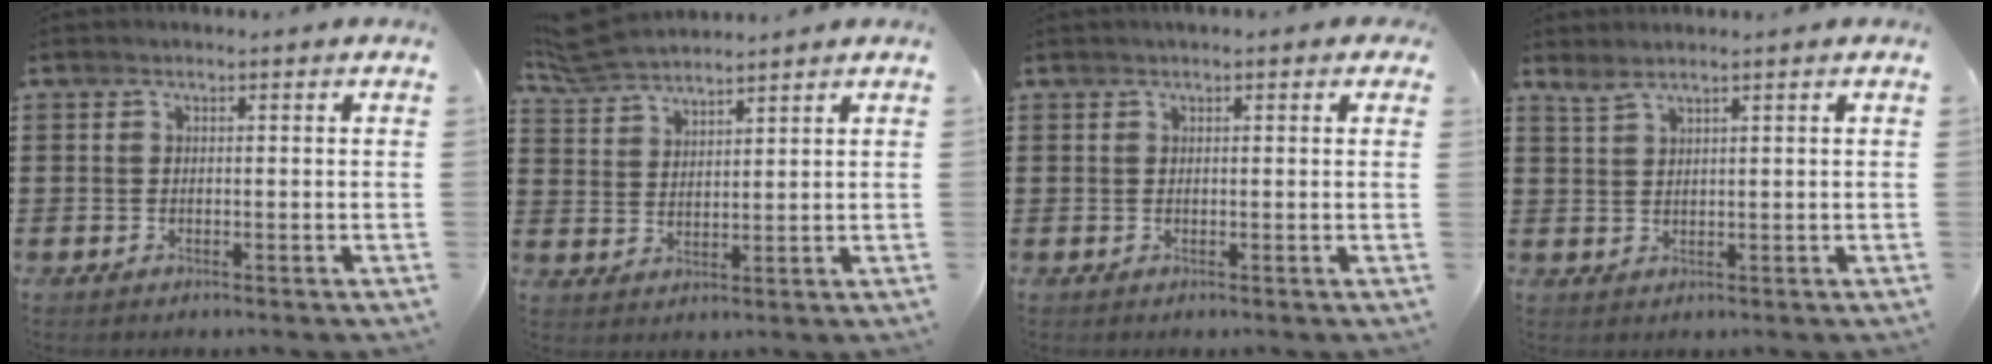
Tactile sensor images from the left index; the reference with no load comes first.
{"total": 5.1, "force": [4.9, 0.6, 1.2], "torque": [-0.042, -0.012, 0.092]}
{"total": 0.6, "force": [0.3, 0.2, 0.5], "torque": [-0.011, 0.004, 0.006]}
{"total": 1.7, "force": [1.5, -0.1, 0.8], "torque": [-0.018, 0.001, 0.028]}